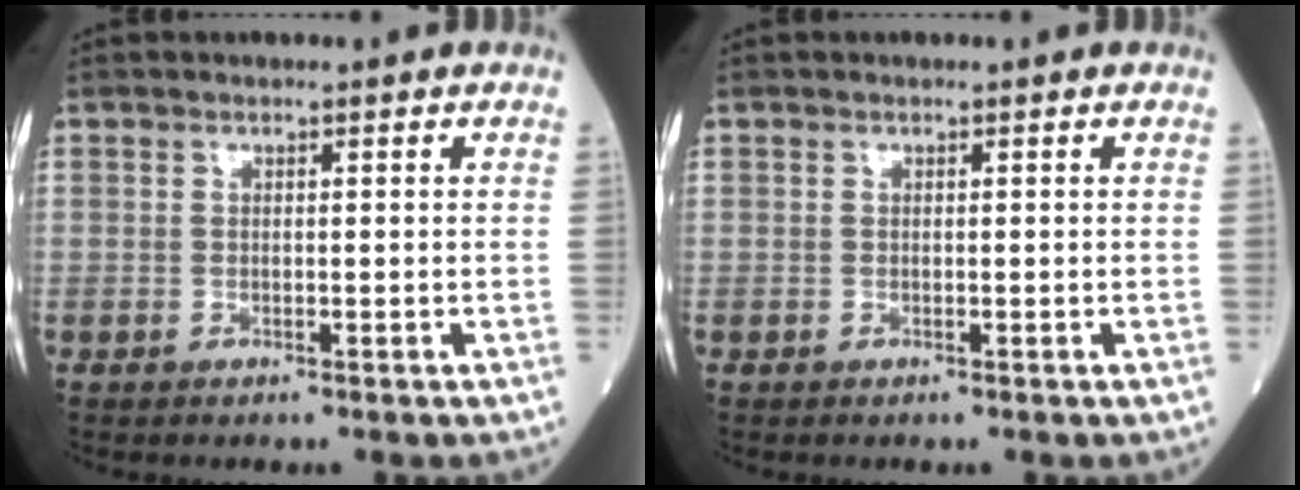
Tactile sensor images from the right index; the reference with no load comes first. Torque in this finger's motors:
{"motor_torque": [0.00, 0.00, 0.00, 0.00]}